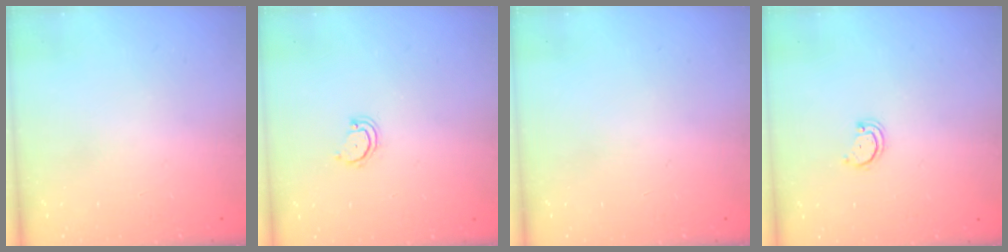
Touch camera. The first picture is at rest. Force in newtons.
{"total": 3.3, "press": 3.3, "slide": 0.3}
{"total": 0.0}
{"total": 2.2, "press": 2.2, "slide": 0.2}